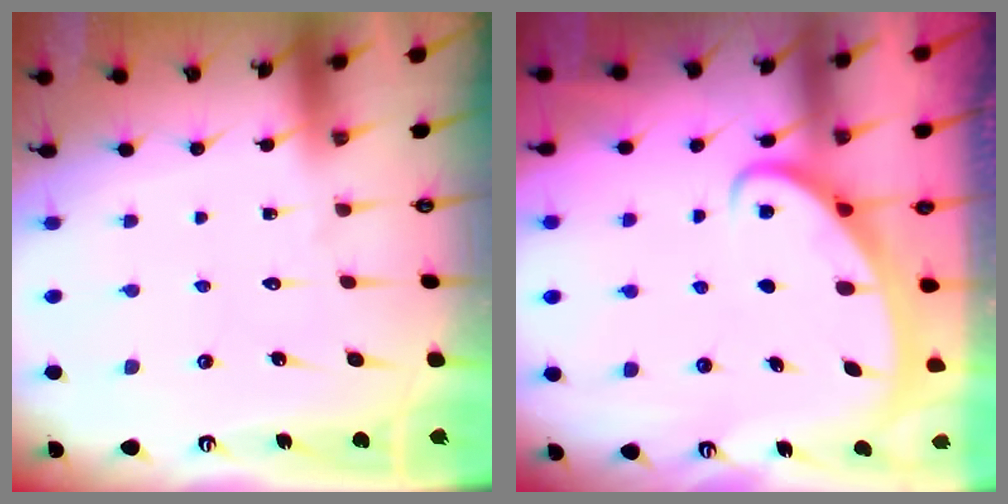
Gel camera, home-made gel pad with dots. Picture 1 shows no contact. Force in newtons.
{"total": 2.5, "press": 2.5, "slide": 0.3}